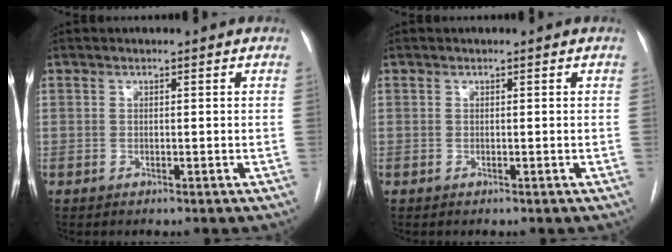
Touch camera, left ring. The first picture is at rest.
{"total": 0.0}